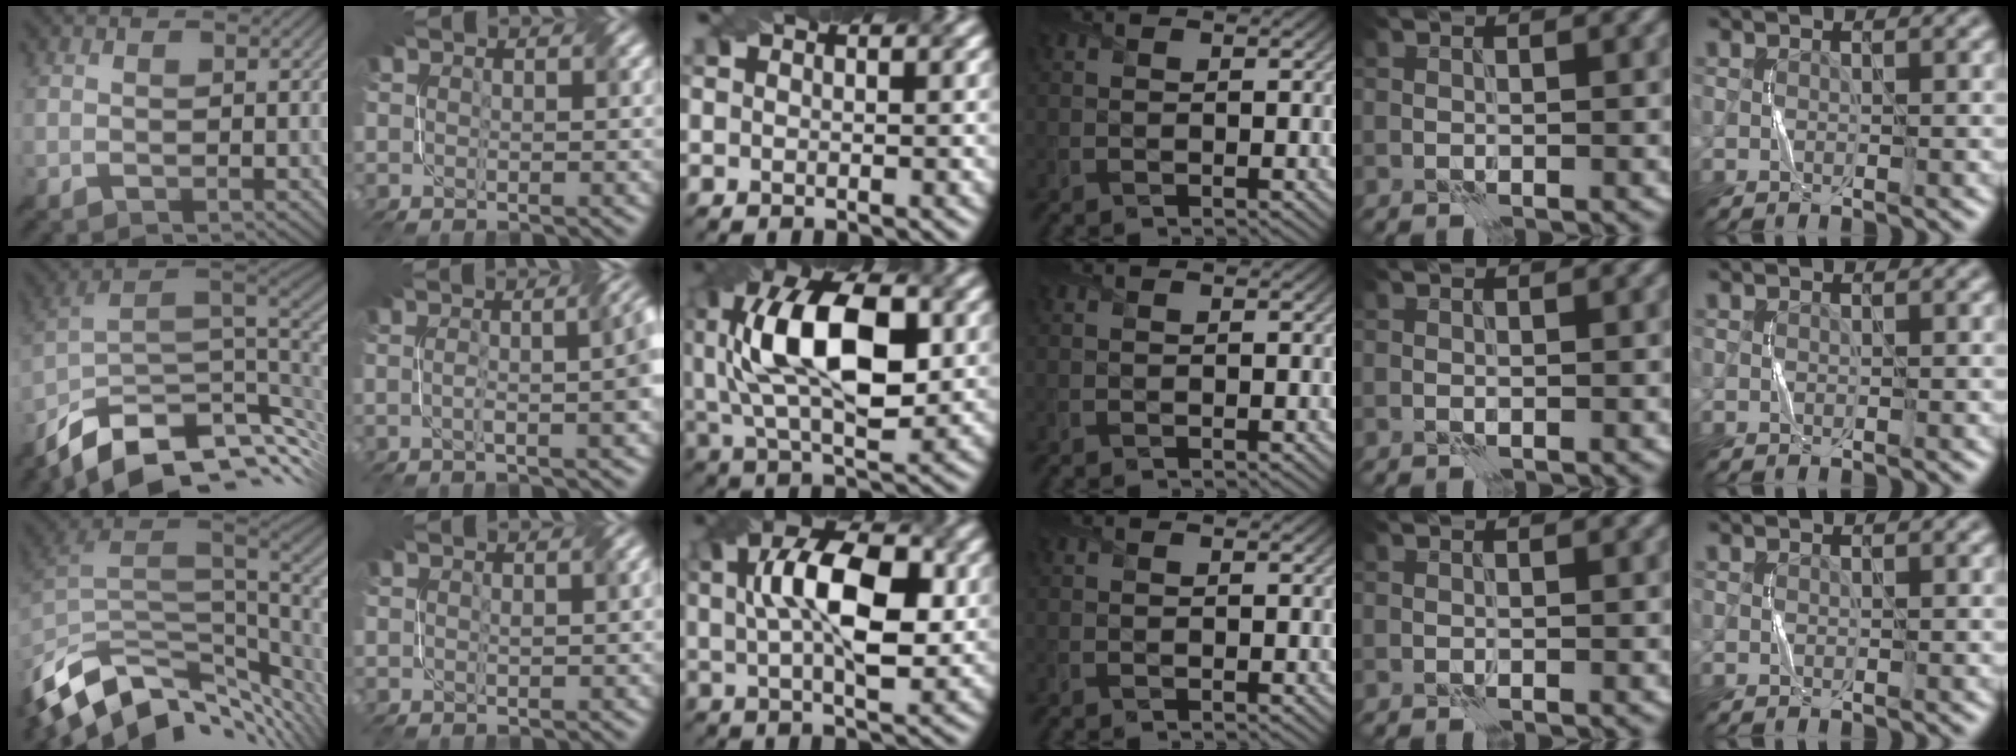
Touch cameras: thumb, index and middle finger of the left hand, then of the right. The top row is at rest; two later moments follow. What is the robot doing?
{"motion": "twist", "object": "screw"}